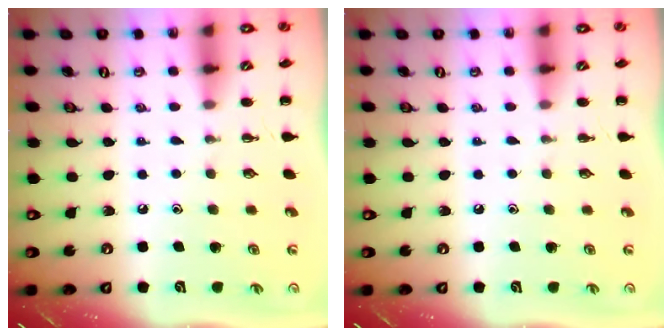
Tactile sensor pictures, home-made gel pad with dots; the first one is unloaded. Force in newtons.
{"total": 0.0}